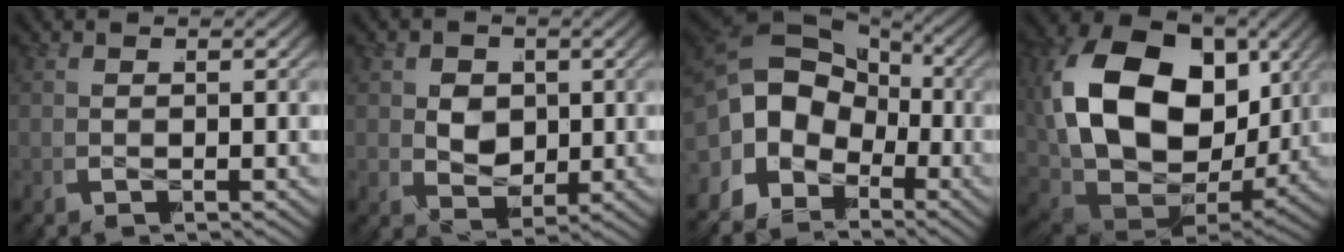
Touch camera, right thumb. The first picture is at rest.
{"total": 4.9, "force": [0.0, 3.8, 3.0], "torque": [-0.065, -0.025, 0.010]}
{"total": 12.7, "force": [-0.5, 10.5, 7.2], "torque": [-0.143, -0.009, -0.021]}
{"total": 21.3, "force": [0.6, 14.7, 15.3], "torque": [-0.317, -0.059, 0.035]}